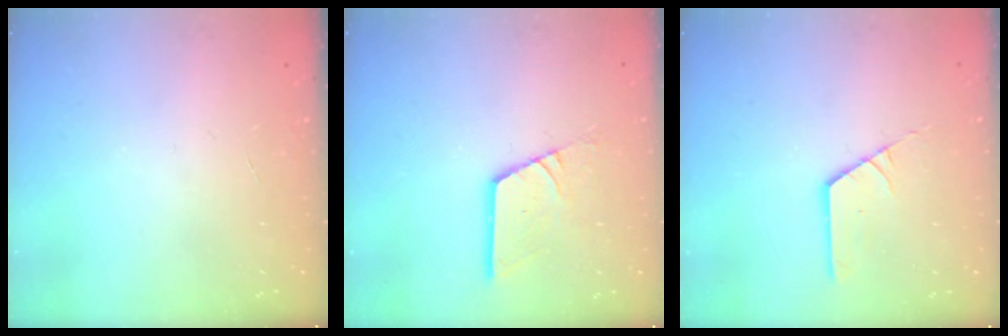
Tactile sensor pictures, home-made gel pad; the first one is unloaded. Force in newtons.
{"total": 10.1, "press": 10.1, "slide": 1.1}
{"total": 2.7, "press": 2.7, "slide": 0.1}